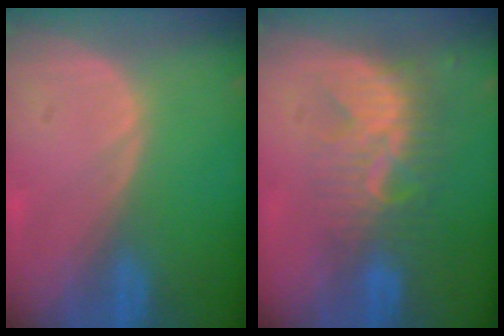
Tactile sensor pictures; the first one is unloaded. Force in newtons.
{"total": 8.7, "press": 7.6, "slide": 4.3}